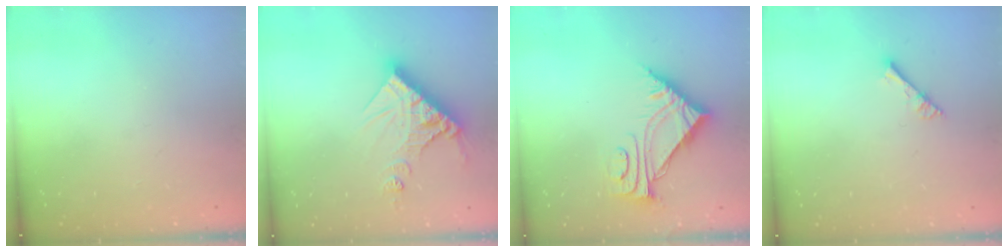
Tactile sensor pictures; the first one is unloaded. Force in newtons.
{"total": 13.7, "press": 13.6, "slide": 1.6}
{"total": 7.7, "press": 7.7, "slide": 0.4}
{"total": 2.9, "press": 2.9, "slide": 0.3}